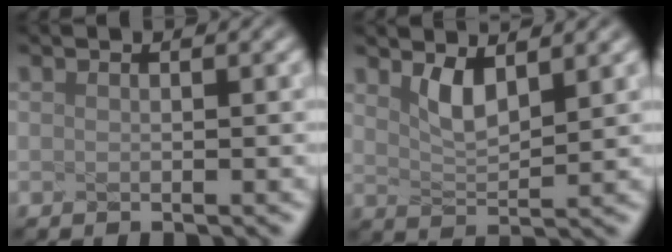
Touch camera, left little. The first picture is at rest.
{"total": 1.1, "force": [0.1, -0.5, 0.9], "torque": [-0.057, -0.022, 0.052]}